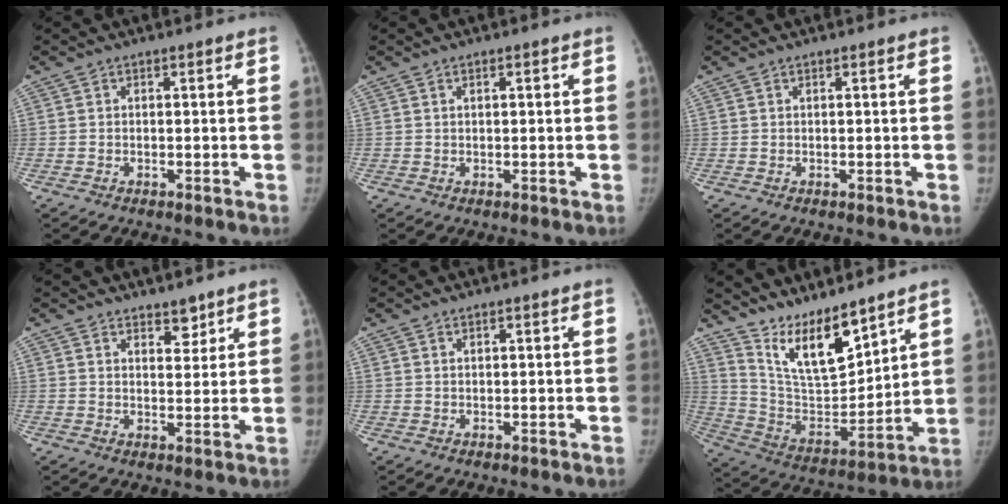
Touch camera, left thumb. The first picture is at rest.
{"total": 1.0, "force": [0.4, 0.4, 0.9], "torque": [-0.014, 0.004, 0.007]}
{"total": 0.0}
{"total": 3.8, "force": [2.9, 1.9, 1.6], "torque": [-0.001, -0.022, 0.048]}
{"total": 0.6, "force": [0.5, 0.1, 0.3], "torque": [-0.005, -0.002, 0.010]}
{"total": 14.7, "force": [11.3, 4.6, 8.2], "torque": [-0.113, -0.075, 0.225]}